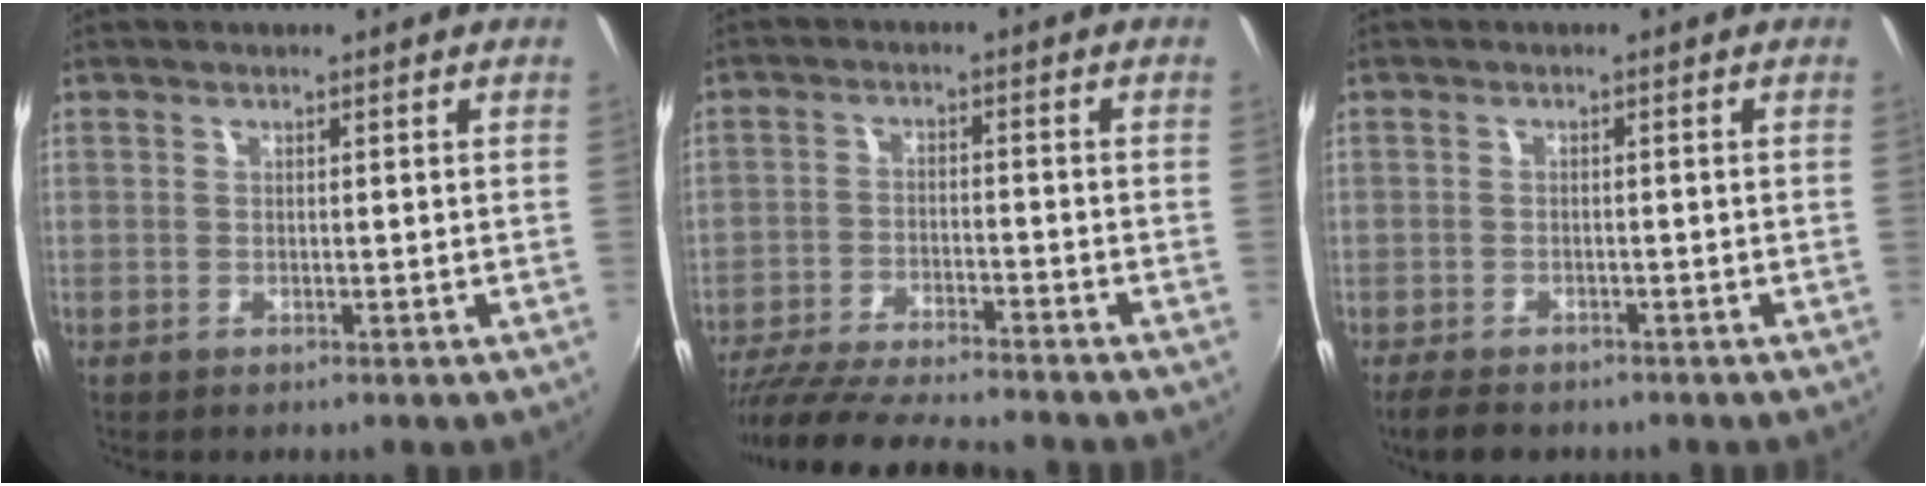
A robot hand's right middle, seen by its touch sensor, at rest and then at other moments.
{"total": 15.7, "force": [-14.0, 1.8, 6.9], "torque": [-0.147, -0.023, -0.232]}
{"total": 4.2, "force": [-3.1, 2.4, 1.5], "torque": [-0.032, 0.000, -0.049]}